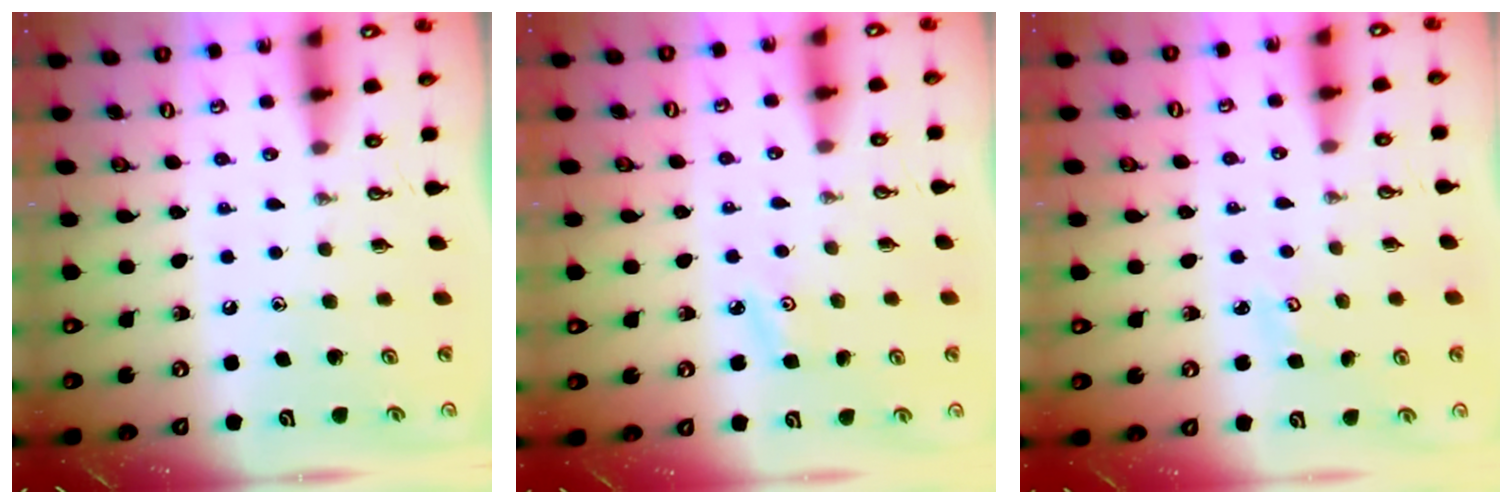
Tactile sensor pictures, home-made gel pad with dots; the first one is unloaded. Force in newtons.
{"total": 3.0, "press": 3.0, "slide": 0.4}
{"total": 2.1, "press": 2.1, "slide": 0.2}